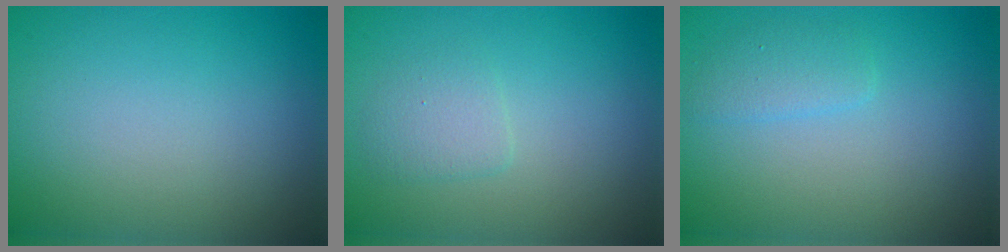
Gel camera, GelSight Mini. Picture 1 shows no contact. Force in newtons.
{"total": 1.6, "press": 1.6, "slide": 0.1}
{"total": 1.5, "press": 1.5, "slide": 0.1}